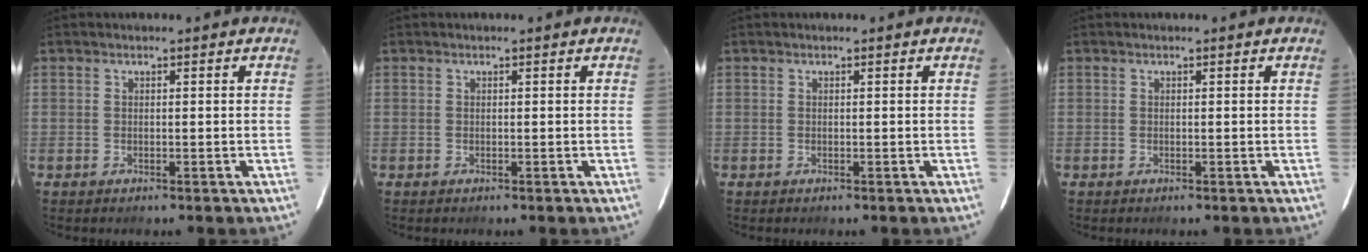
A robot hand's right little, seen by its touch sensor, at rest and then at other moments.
{"total": 0.0}
{"total": 0.0}
{"total": 0.0}